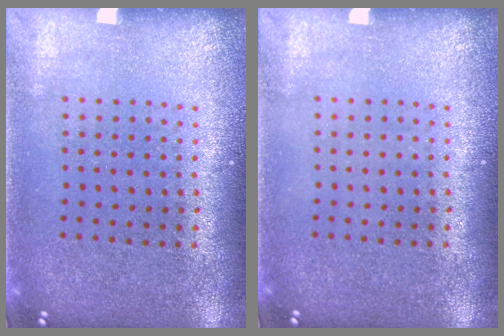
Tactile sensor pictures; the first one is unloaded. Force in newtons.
{"total": 0.0}